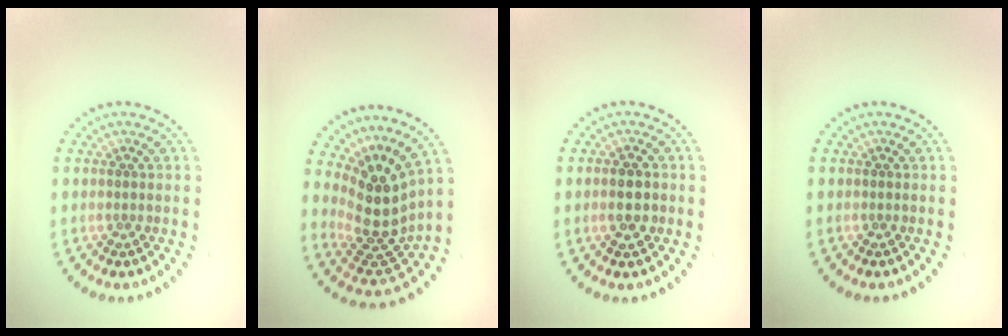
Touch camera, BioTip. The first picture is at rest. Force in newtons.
{"total": 4.7, "press": 3.4, "slide": 3.3}
{"total": 2.4, "press": 2.3, "slide": 0.3}
{"total": 0.0}